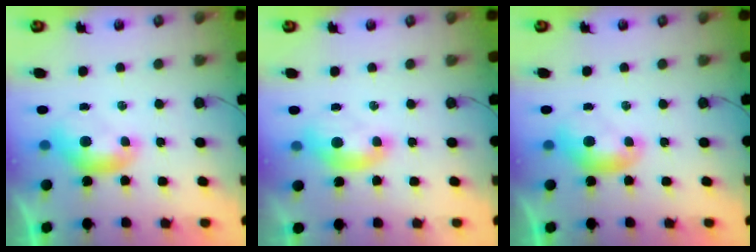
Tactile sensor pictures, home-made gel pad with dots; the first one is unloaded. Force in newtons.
{"total": 1.5, "press": 1.3, "slide": 0.7}
{"total": 0.0}